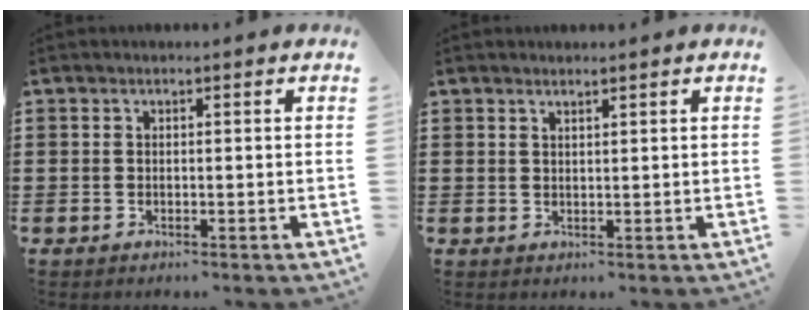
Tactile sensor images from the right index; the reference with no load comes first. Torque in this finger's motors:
{"motor_torque": [-0.14, -0.13, -0.01, 0.01]}